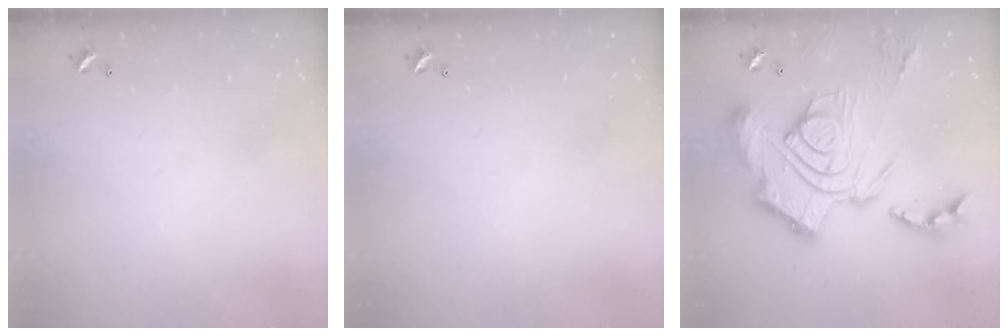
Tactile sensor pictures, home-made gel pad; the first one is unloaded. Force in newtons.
{"total": 0.0}
{"total": 4.2, "press": 3.4, "slide": 2.5}